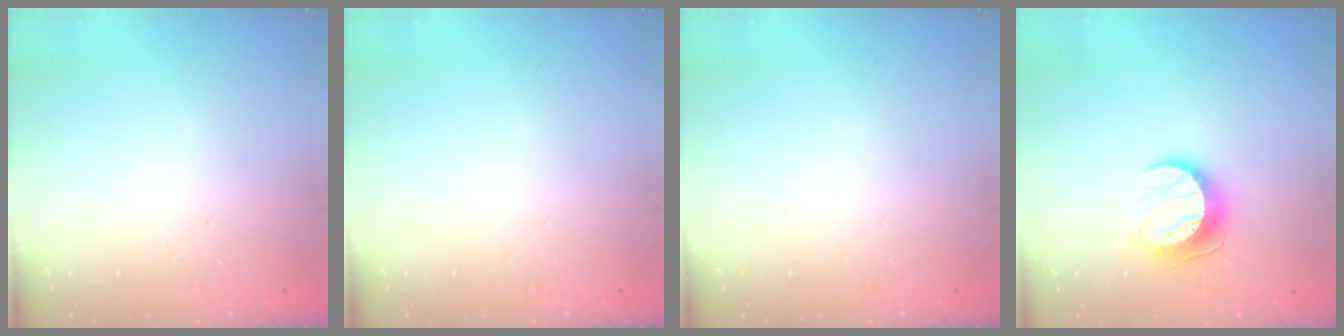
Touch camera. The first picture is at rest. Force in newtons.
{"total": 0.0}
{"total": 0.0}
{"total": 10.0, "press": 10.0, "slide": 0.4}